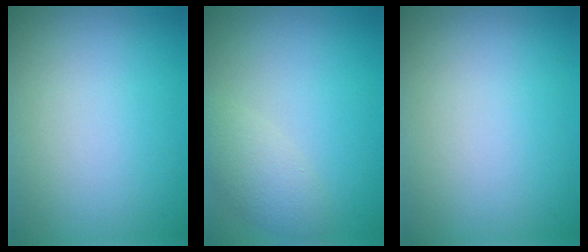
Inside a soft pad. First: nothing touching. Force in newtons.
{"total": 2.4, "press": 2.4, "slide": 0.2}
{"total": 0.0}